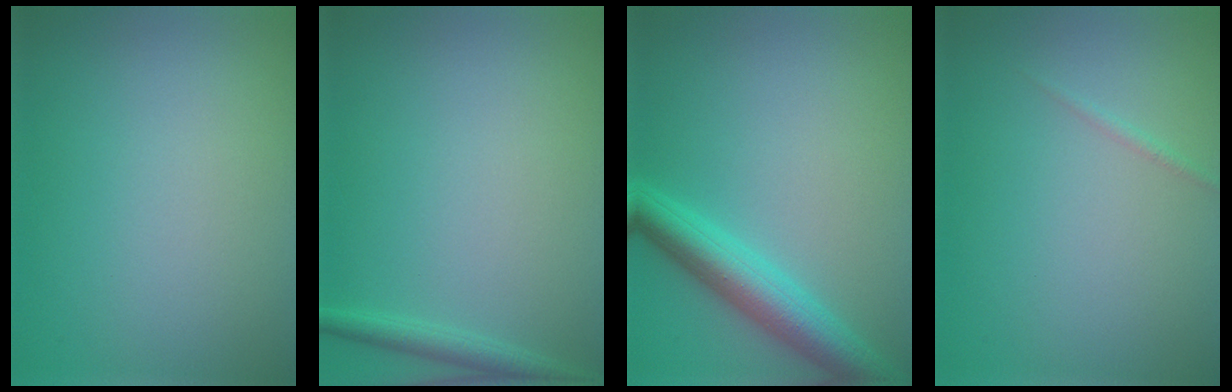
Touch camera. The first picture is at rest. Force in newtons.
{"total": 1.6, "press": 1.6, "slide": 0.1}
{"total": 5.0, "press": 5.0, "slide": 0.2}
{"total": 0.6, "press": 0.6, "slide": 0.1}